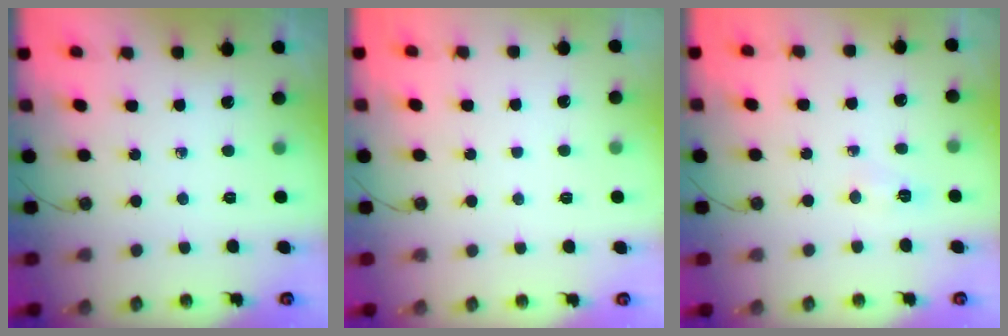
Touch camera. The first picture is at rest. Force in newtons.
{"total": 1.1, "press": 1.1, "slide": 0.1}
{"total": 3.7, "press": 3.1, "slide": 2.0}